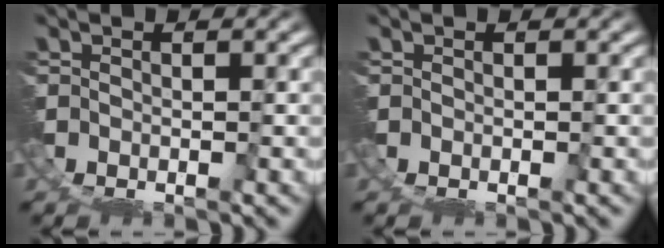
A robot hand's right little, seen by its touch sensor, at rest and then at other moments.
{"total": 0.0}